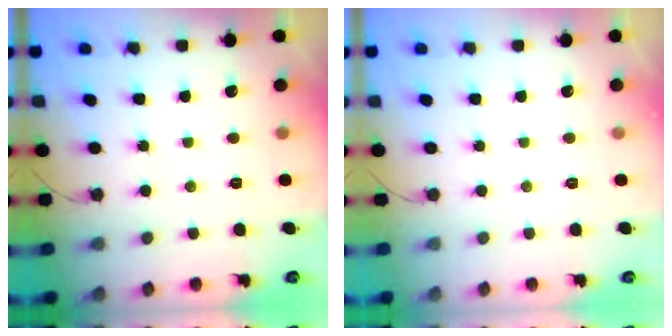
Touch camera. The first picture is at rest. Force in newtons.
{"total": 0.0}